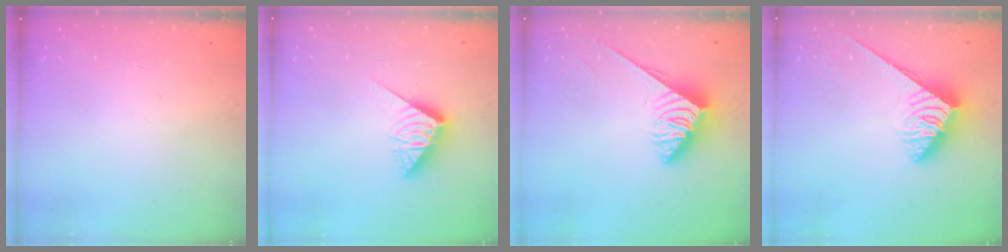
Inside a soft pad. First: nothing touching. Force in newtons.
{"total": 8.2, "press": 8.2, "slide": 0.4}
{"total": 3.7, "press": 3.7, "slide": 0.6}
{"total": 3.7, "press": 3.6, "slide": 0.7}